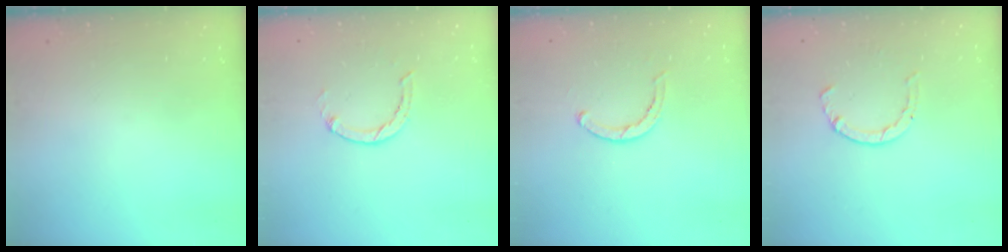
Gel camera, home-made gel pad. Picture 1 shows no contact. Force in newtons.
{"total": 1.0, "press": 0.9, "slide": 0.3}
{"total": 2.8, "press": 2.8, "slide": 0.2}
{"total": 2.1, "press": 2.1, "slide": 0.5}